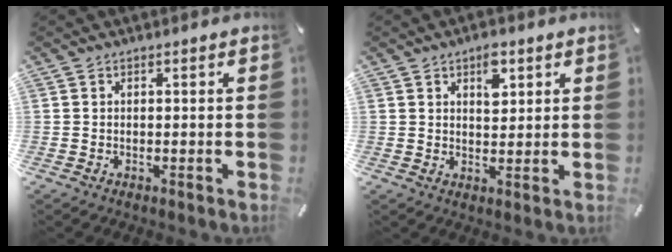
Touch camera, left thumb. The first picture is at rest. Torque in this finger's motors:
{"motor_torque": [0.63, 0.81, 0.46, -0.36, 0.17]}